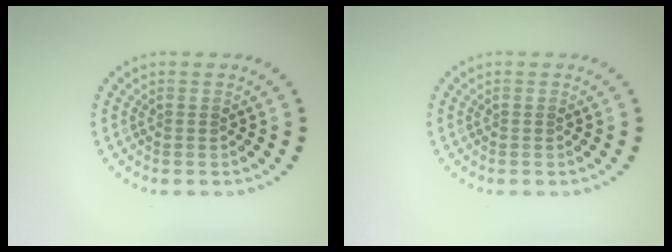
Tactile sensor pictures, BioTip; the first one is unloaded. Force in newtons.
{"total": 0.0}